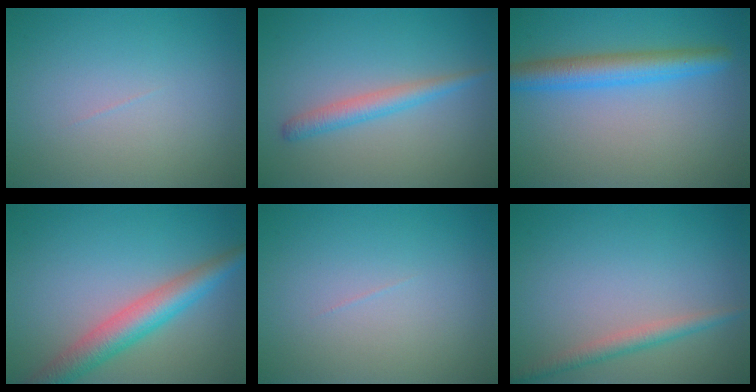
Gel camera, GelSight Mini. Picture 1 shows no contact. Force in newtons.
{"total": 2.2, "press": 2.2, "slide": 0.1}
{"total": 4.4, "press": 4.4, "slide": 0.2}
{"total": 4.9, "press": 4.9, "slide": 0.2}
{"total": 0.0}
{"total": 1.9, "press": 1.9, "slide": 0.0}